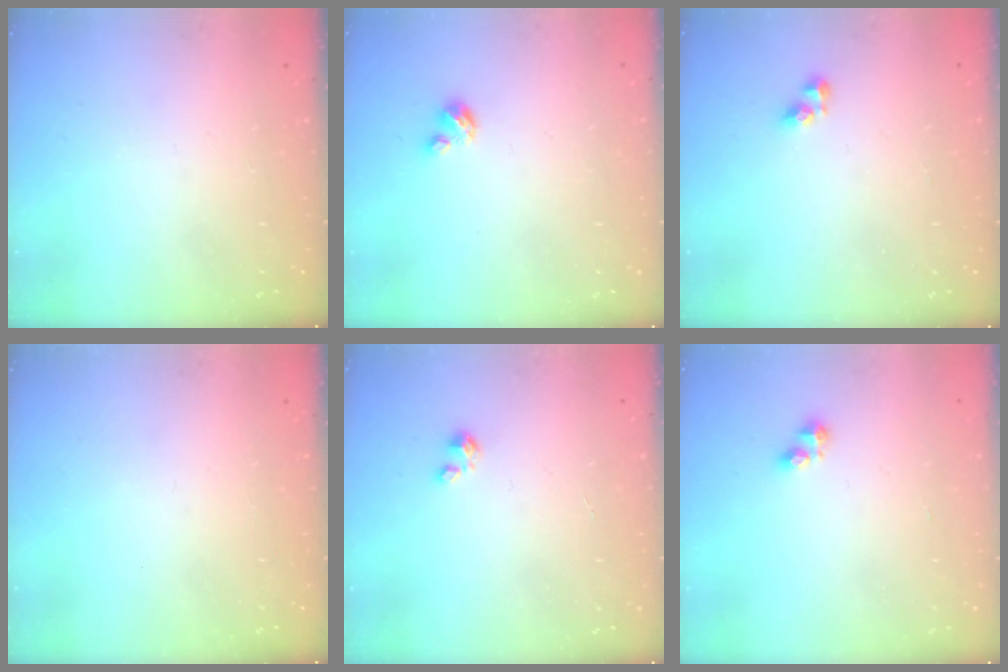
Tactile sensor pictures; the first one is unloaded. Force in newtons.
{"total": 2.9, "press": 2.9, "slide": 0.3}
{"total": 4.9, "press": 4.8, "slide": 0.8}
{"total": 0.0}
{"total": 0.0}
{"total": 2.9, "press": 2.8, "slide": 0.4}